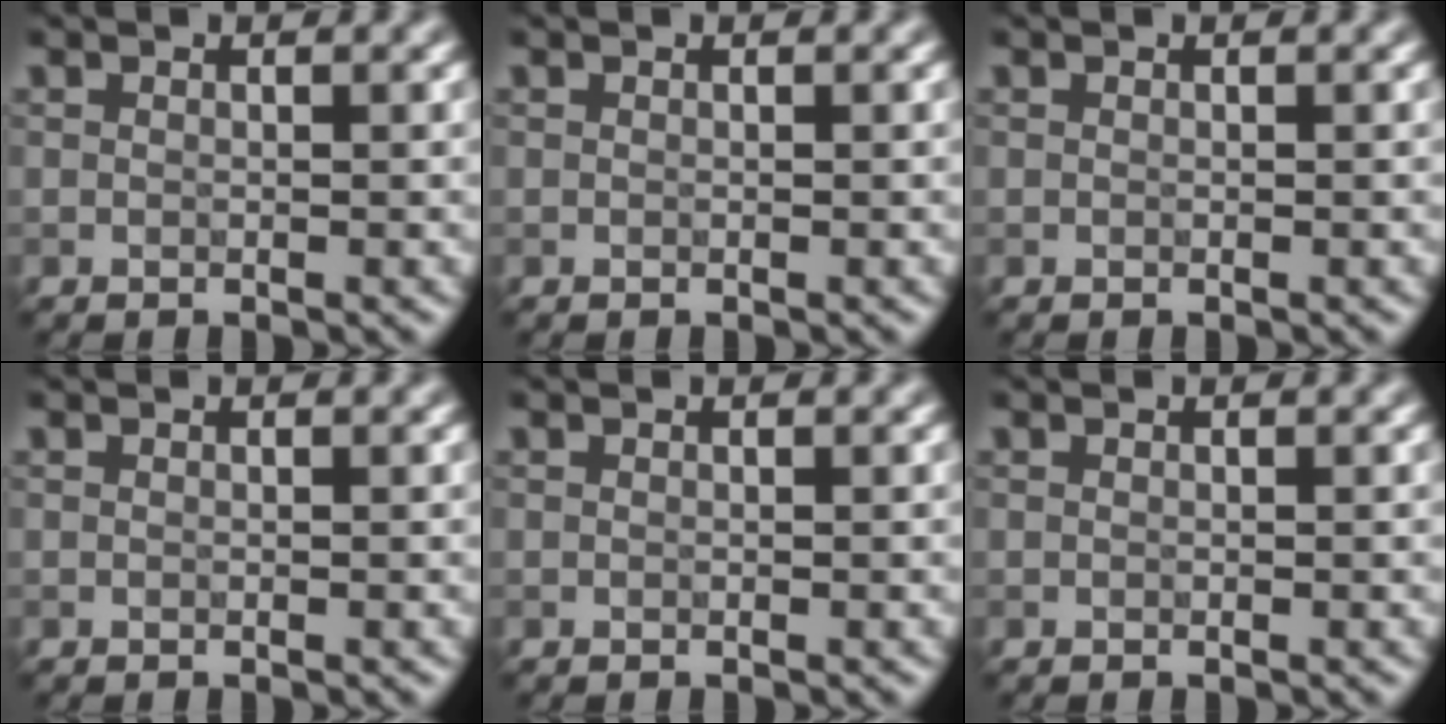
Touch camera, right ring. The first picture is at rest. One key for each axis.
{"total": 0.0}
{"total": 0.0}
{"total": 0.0}
{"total": 0.0}
{"total": 0.0}